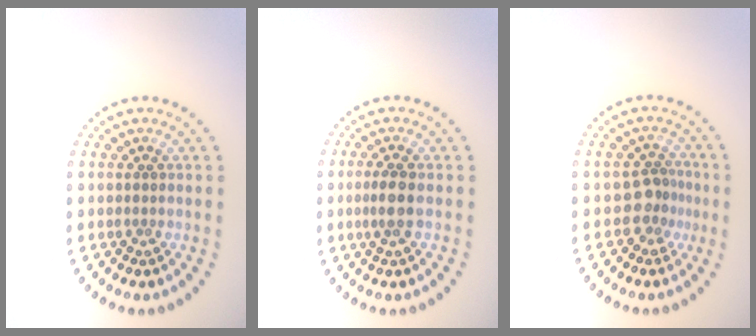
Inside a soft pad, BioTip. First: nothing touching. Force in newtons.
{"total": 2.0, "press": 1.7, "slide": 1.0}
{"total": 2.4, "press": 1.7, "slide": 1.7}